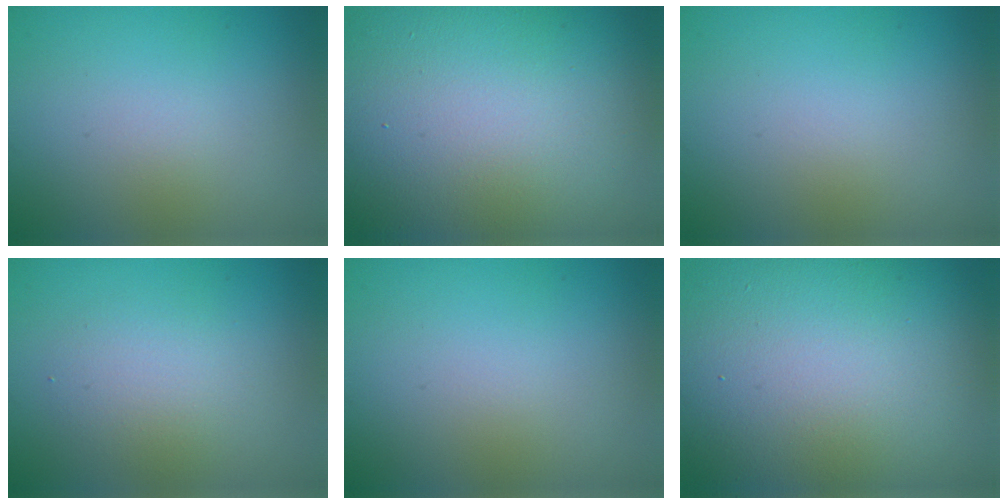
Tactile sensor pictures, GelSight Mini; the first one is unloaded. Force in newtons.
{"total": 19.8, "press": 19.8, "slide": 1.1}
{"total": 0.0}
{"total": 2.3, "press": 2.3, "slide": 0.2}
{"total": 0.0}
{"total": 17.3, "press": 17.3, "slide": 1.1}